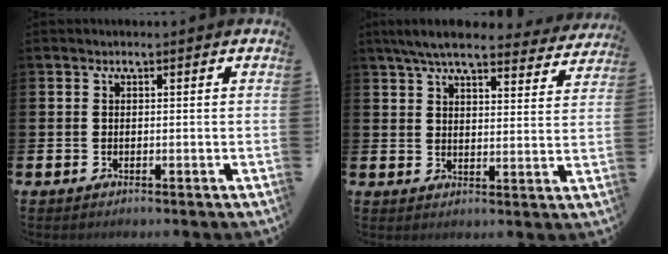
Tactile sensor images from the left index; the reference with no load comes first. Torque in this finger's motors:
{"motor_torque": [1.12, -1.02, 0.24, 0.21]}